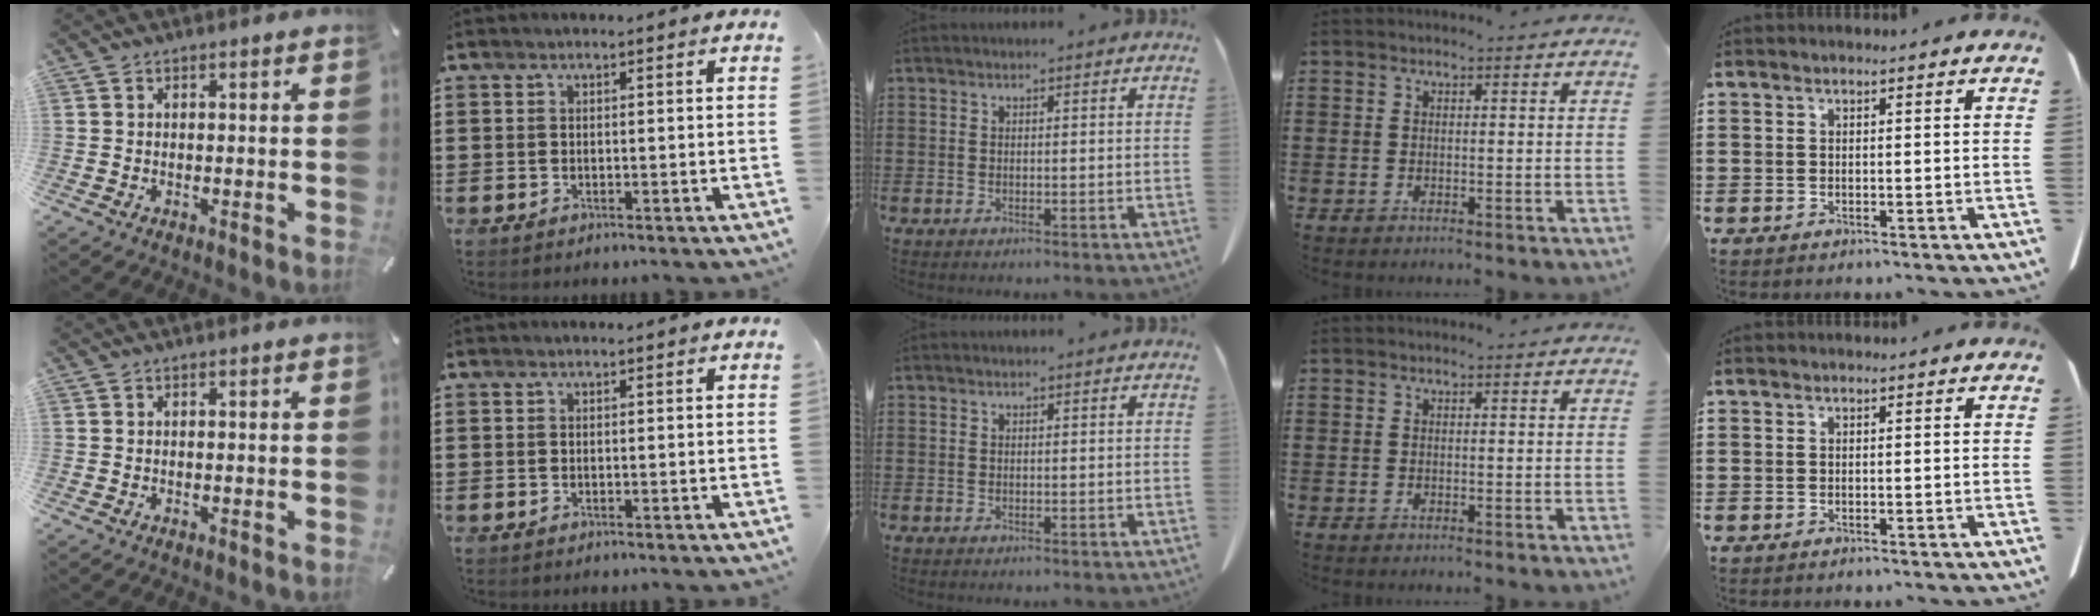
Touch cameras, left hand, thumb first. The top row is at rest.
{}